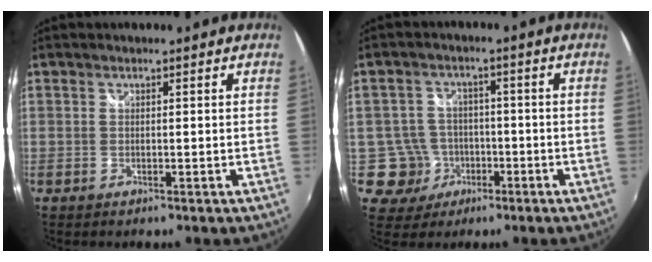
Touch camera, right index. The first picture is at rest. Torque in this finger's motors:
{"motor_torque": [-0.44, 0.17, -1.05, -0.21]}